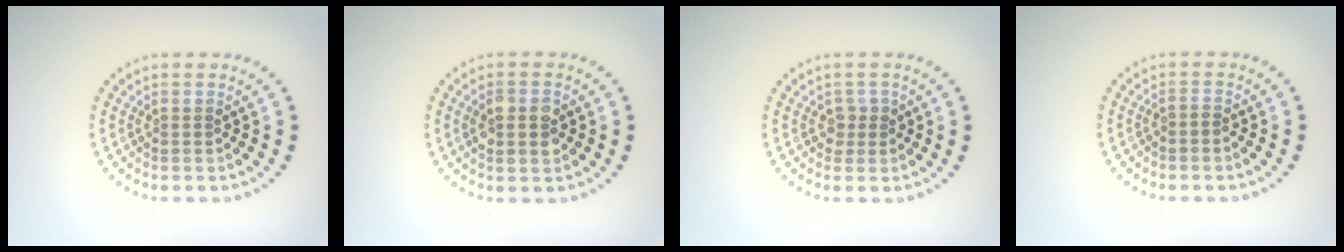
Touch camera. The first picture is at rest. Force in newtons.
{"total": 2.6, "press": 2.6, "slide": 0.3}
{"total": 1.4, "press": 1.2, "slide": 0.7}
{"total": 0.5, "press": 0.2, "slide": 0.5}